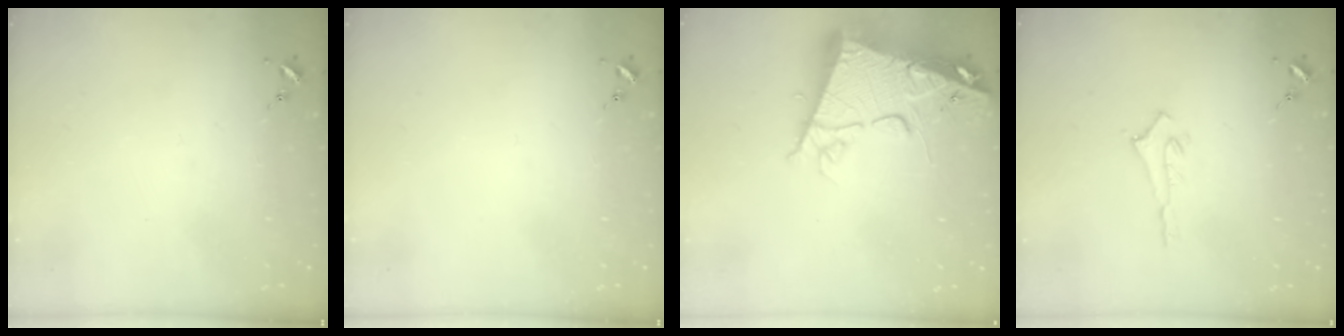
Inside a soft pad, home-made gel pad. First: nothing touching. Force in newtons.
{"total": 0.0}
{"total": 18.3, "press": 18.1, "slide": 2.1}
{"total": 2.9, "press": 2.9, "slide": 0.2}